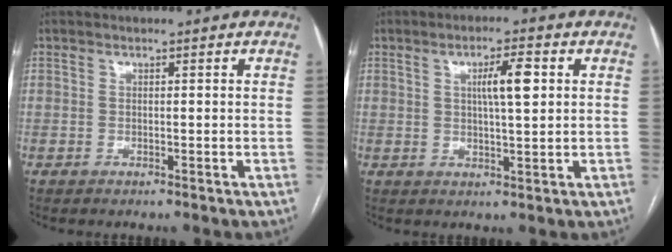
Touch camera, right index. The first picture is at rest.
{"total": 4.8, "force": [0.9, 0.5, 4.7], "torque": [-0.081, 0.006, 0.014]}